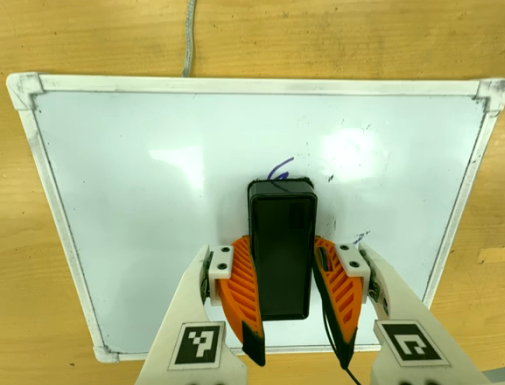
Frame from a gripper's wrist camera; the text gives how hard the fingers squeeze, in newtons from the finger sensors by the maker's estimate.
{"total": 11.1, "left": 10.8, "right": 11.4}